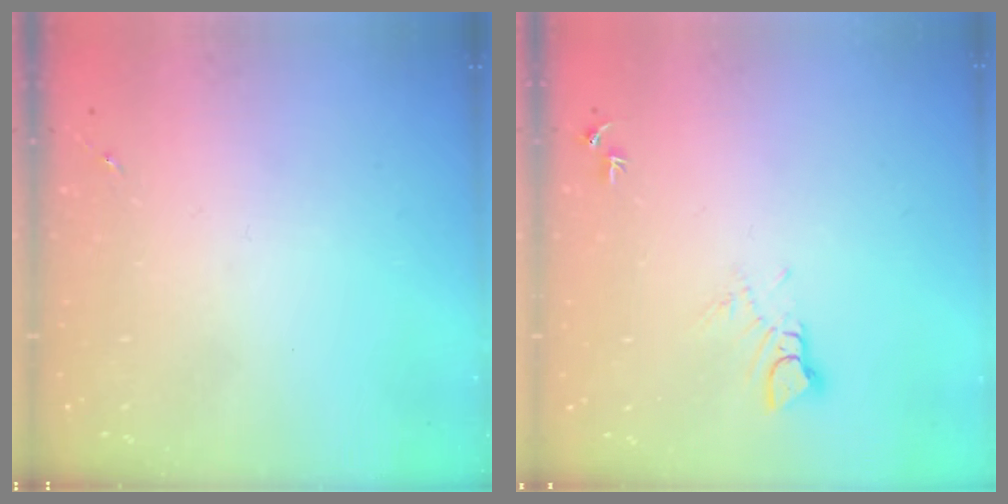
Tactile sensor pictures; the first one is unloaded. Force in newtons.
{"total": 5.6, "press": 5.6, "slide": 0.5}